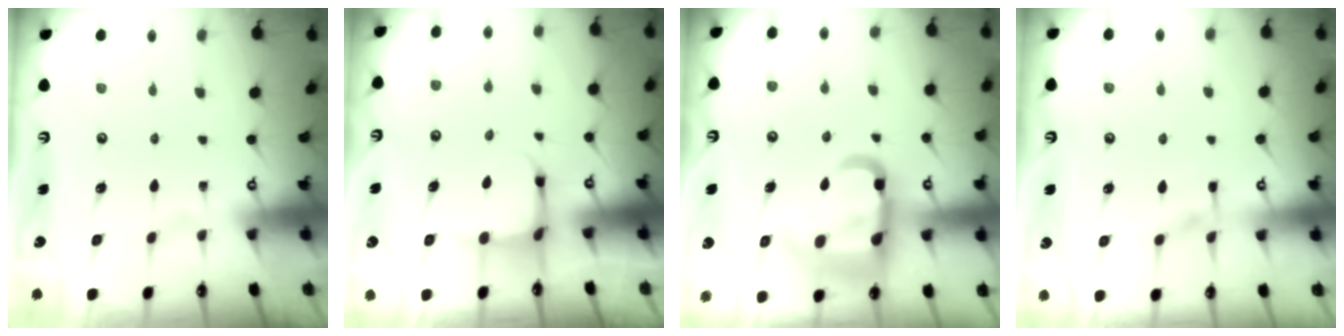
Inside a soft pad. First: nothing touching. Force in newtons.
{"total": 3.8, "press": 3.6, "slide": 1.3}
{"total": 20.9, "press": 20.8, "slide": 2.2}
{"total": 2.6, "press": 2.5, "slide": 0.6}